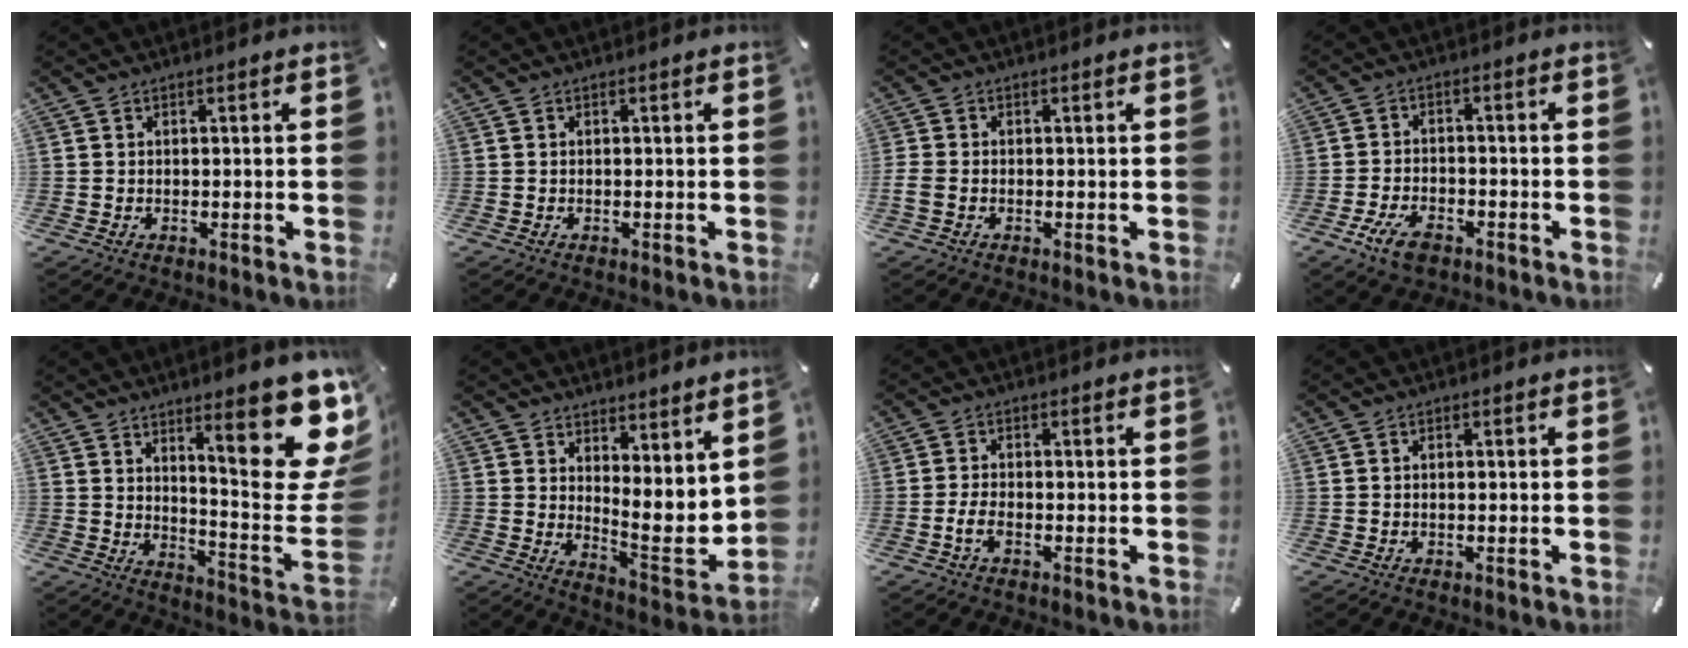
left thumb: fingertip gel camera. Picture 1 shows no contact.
{"total": 0.0}
{"total": 1.7, "force": [-0.4, 1.0, 1.2], "torque": [-0.021, 0.003, -0.006]}
{"total": 6.8, "force": [-3.9, 3.7, 4.2], "torque": [-0.094, 0.013, -0.073]}
{"total": 22.5, "force": [12.4, 6.4, 17.7], "torque": [-0.237, -0.095, 0.198]}
{"total": 6.2, "force": [4.0, 2.9, 3.8], "torque": [-0.035, -0.067, 0.076]}
{"total": 2.9, "force": [-1.1, 1.2, 2.4], "torque": [-0.046, 0.003, -0.020]}
{"total": 0.5, "force": [-0.2, 0.2, 0.4], "torque": [-0.008, 0.001, -0.004]}